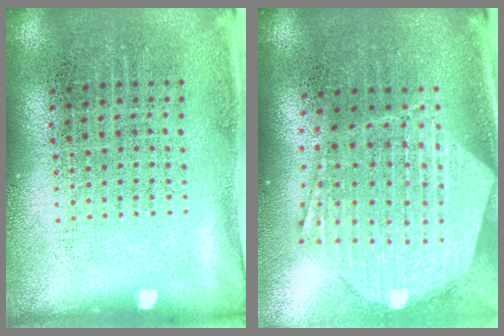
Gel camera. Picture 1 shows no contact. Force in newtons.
{"total": 3.0, "press": 2.4, "slide": 1.8}